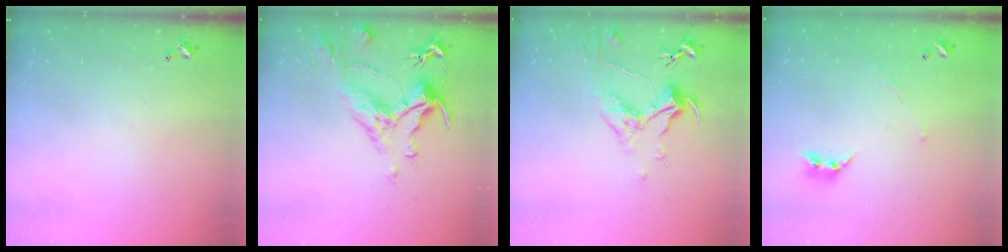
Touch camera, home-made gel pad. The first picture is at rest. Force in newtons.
{"total": 2.6, "press": 2.1, "slide": 1.6}
{"total": 1.5, "press": 1.3, "slide": 0.8}
{"total": 3.7, "press": 3.6, "slide": 0.9}